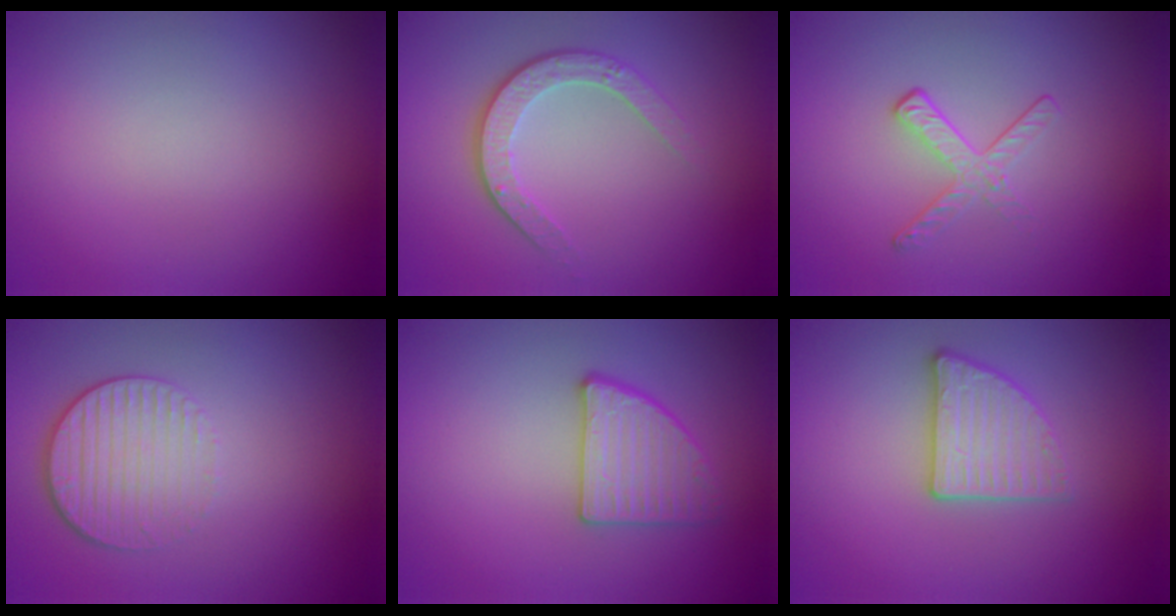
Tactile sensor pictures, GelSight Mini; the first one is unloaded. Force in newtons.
{"total": 3.5, "press": 2.6, "slide": 2.3}
{"total": 1.9, "press": 1.1, "slide": 1.6}
{"total": 4.2, "press": 2.9, "slide": 3.1}
{"total": 2.8, "press": 2.8, "slide": 0.3}
{"total": 2.9, "press": 2.7, "slide": 1.1}